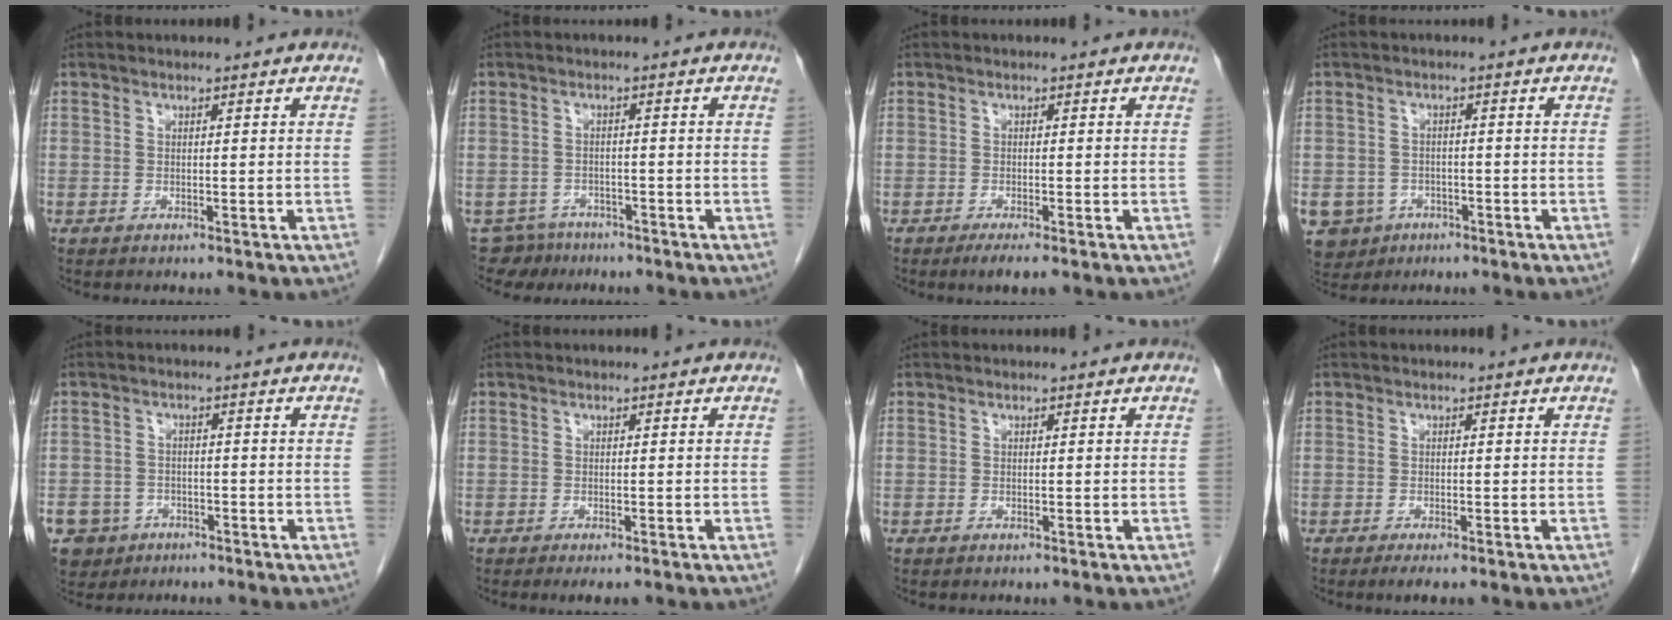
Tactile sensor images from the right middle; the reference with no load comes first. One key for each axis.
{"total": 4.2, "fx": -3.4, "fy": 2.3, "fz": -0.6, "tx": 0.011, "ty": 0.001, "tz": -0.057}
{"total": 2.7, "fx": -1.9, "fy": 0.3, "fz": 1.9, "tx": -0.029, "ty": -0.006, "tz": -0.029}
{"total": 7.1, "fx": -3.6, "fy": 5.9, "fz": 1.3, "tx": -0.034, "ty": 0.005, "tz": -0.051}
{"total": 8.0, "fx": -4.4, "fy": 6.4, "fz": 1.6, "tx": -0.045, "ty": 0.004, "tz": -0.068}
{"total": 2.4, "fx": -1.8, "fy": 0.7, "fz": 1.5, "tx": -0.016, "ty": -0.006, "tz": -0.024}
{"total": 0.0}
{"total": 2.1, "fx": -1.5, "fy": 0.4, "fz": 1.4, "tx": -0.020, "ty": -0.006, "tz": -0.021}